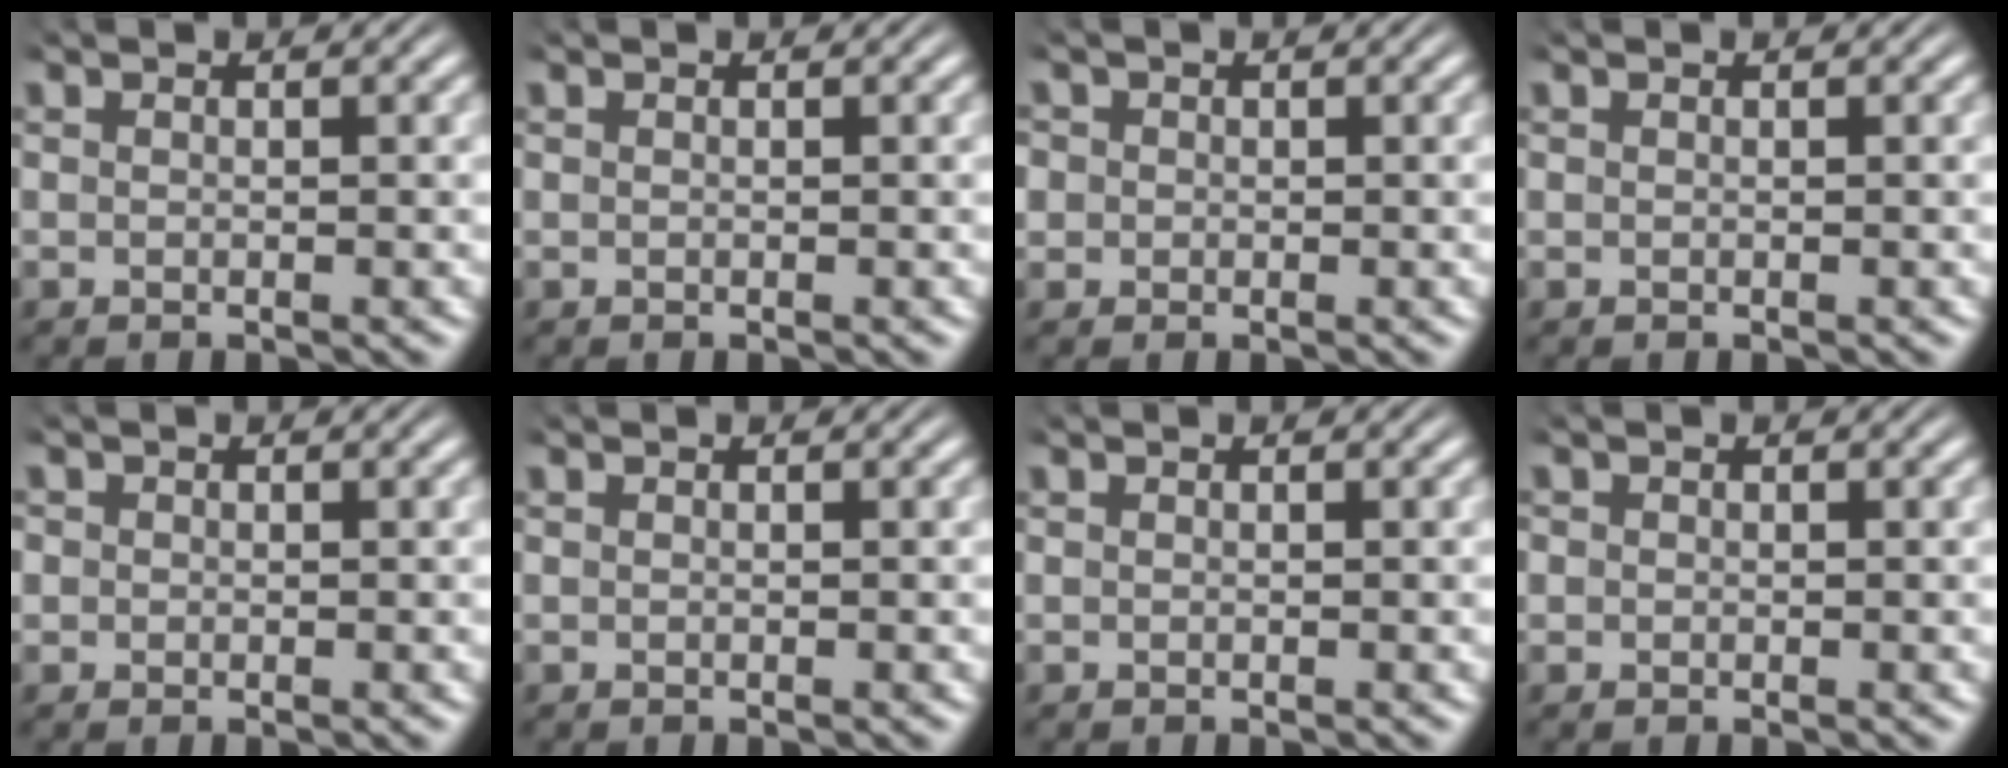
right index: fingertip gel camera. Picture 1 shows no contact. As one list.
[{"total": 0.0}, {"total": 2.6, "force": [-0.1, 2.5, 0.7], "torque": [-0.030, -0.010, -0.001]}, {"total": 0.0}, {"total": 1.4, "force": [0.1, 1.4, 0.3], "torque": [-0.016, -0.008, 0.002]}, {"total": 0.0}, {"total": 0.0}, {"total": 0.8, "force": [0.1, 0.8, 0.2], "torque": [-0.009, -0.007, 0.004]}]